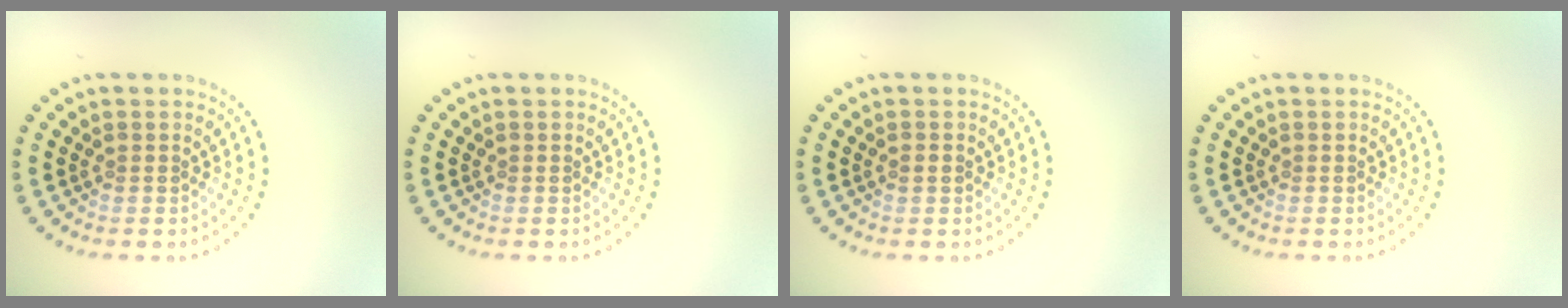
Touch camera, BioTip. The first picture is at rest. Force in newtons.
{"total": 0.0}
{"total": 0.9, "press": 0.9, "slide": 0.1}
{"total": 0.0}